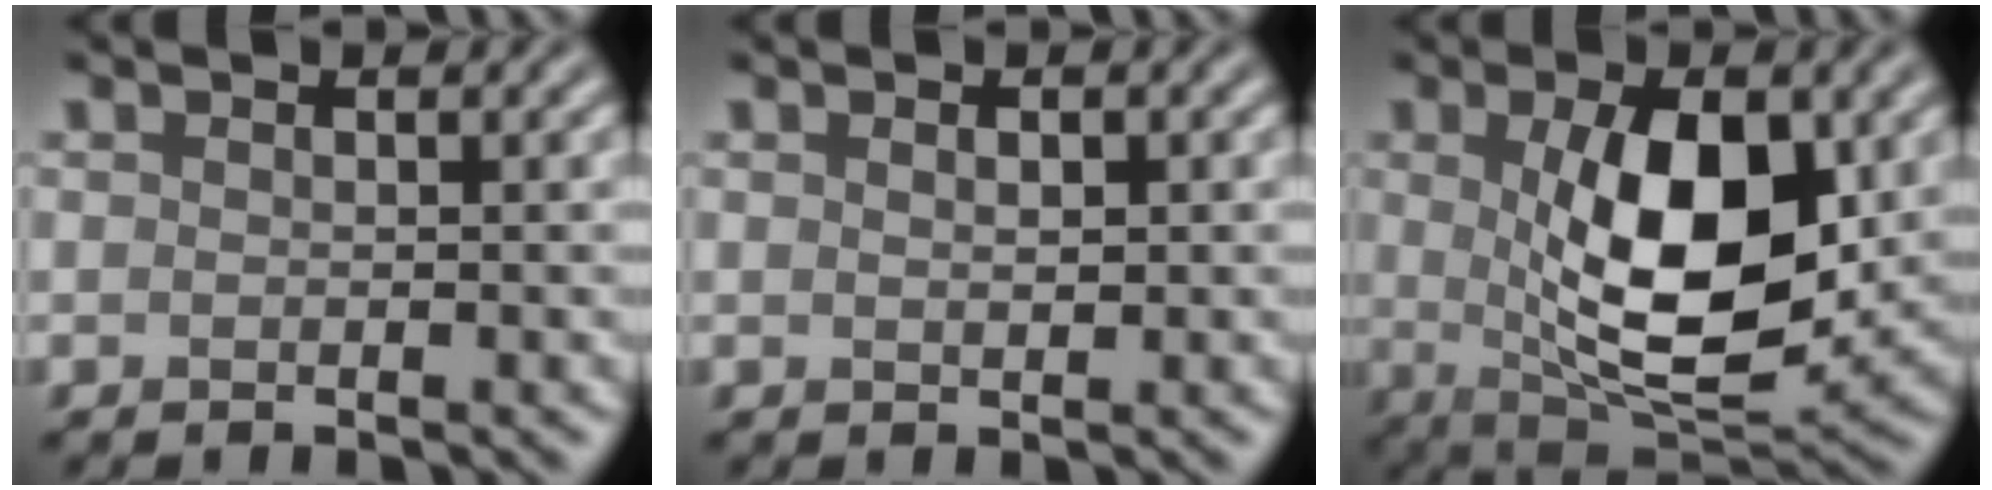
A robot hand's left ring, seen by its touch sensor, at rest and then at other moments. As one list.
[{"total": 0.9, "force": [0.3, 0.4, 0.7], "torque": [-0.011, 0.000, 0.007]}, {"total": 10.1, "force": [1.1, 4.4, 9.0], "torque": [-0.147, -0.009, 0.026]}]